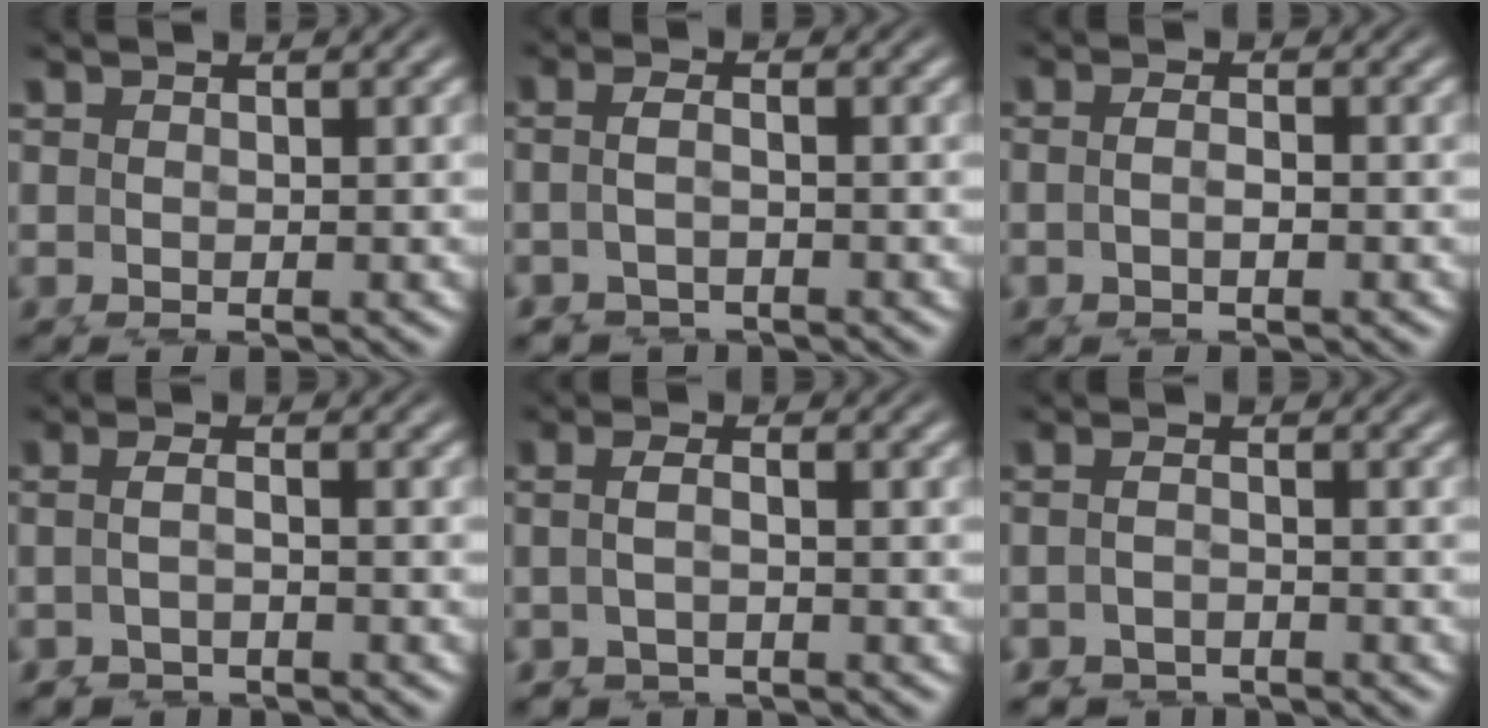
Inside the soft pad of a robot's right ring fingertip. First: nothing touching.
{"total": 2.4, "force": [-1.0, 1.7, 1.3], "torque": [-0.032, -0.004, -0.020]}
{"total": 2.4, "force": [-0.5, 1.1, 2.1], "torque": [-0.036, -0.004, -0.007]}
{"total": 1.9, "force": [-0.9, 1.2, 1.2], "torque": [-0.023, -0.003, -0.018]}
{"total": 2.7, "force": [-0.7, 1.9, 1.8], "torque": [-0.038, -0.003, -0.016]}
{"total": 2.0, "force": [-1.9, 0.7, -0.2], "torque": [-0.002, -0.009, -0.029]}